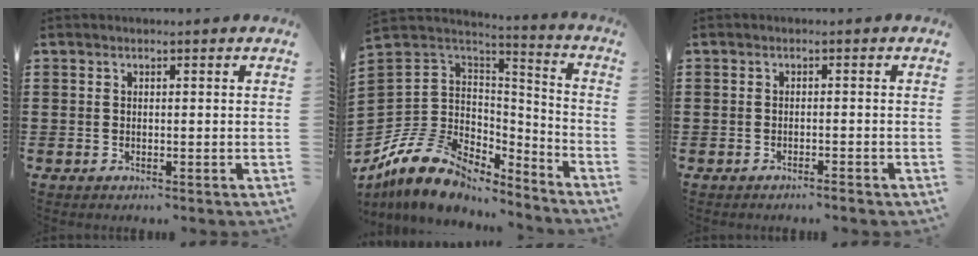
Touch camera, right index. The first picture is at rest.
{"total": 12.1, "force": [-7.3, 8.2, 5.0], "torque": [-0.142, 0.015, -0.136]}
{"total": 1.1, "force": [-1.0, -0.1, 0.5], "torque": [-0.010, -0.002, -0.019]}